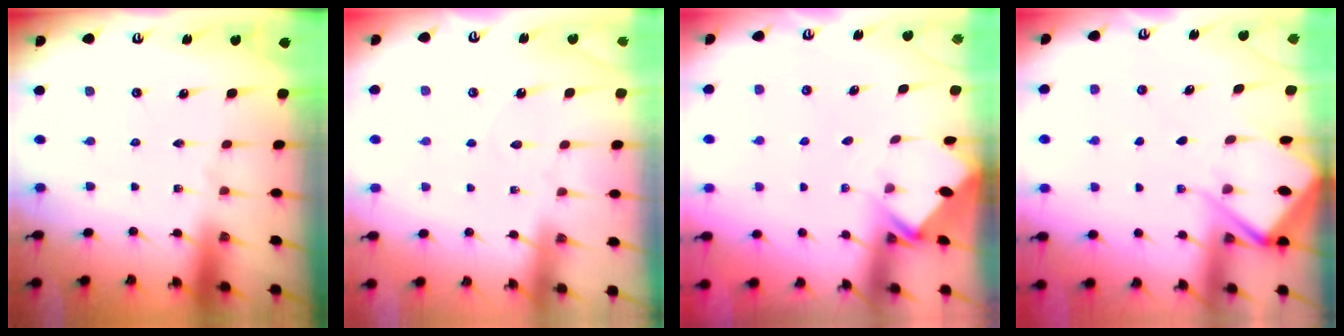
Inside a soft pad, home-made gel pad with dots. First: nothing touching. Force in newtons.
{"total": 3.7, "press": 3.7, "slide": 0.4}
{"total": 2.7, "press": 2.7, "slide": 0.2}
{"total": 5.8, "press": 5.8, "slide": 0.6}